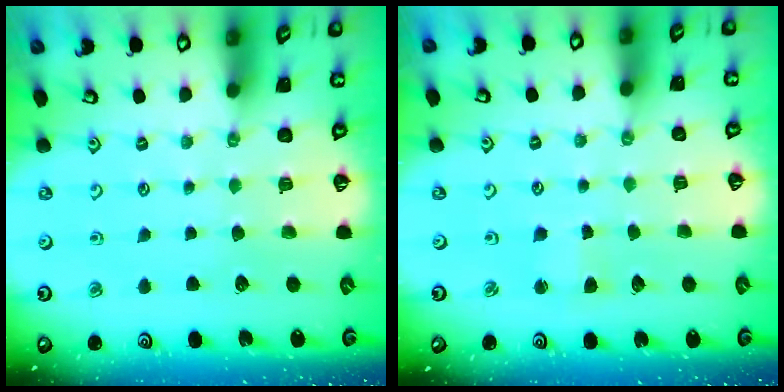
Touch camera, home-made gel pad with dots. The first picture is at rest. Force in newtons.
{"total": 2.2, "press": 2.2, "slide": 0.3}